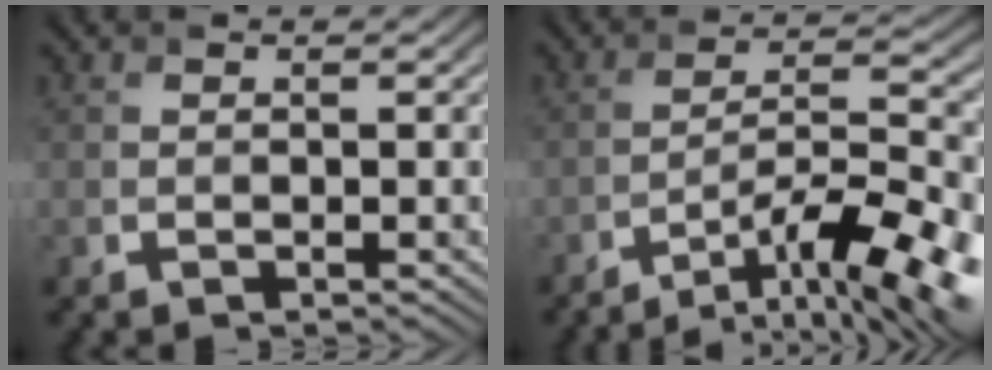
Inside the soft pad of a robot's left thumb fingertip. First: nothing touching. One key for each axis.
{"total": 12.7, "fx": -8.1, "fy": 3.0, "fz": 9.2, "tx": -0.164, "ty": 0.003, "tz": -0.126}